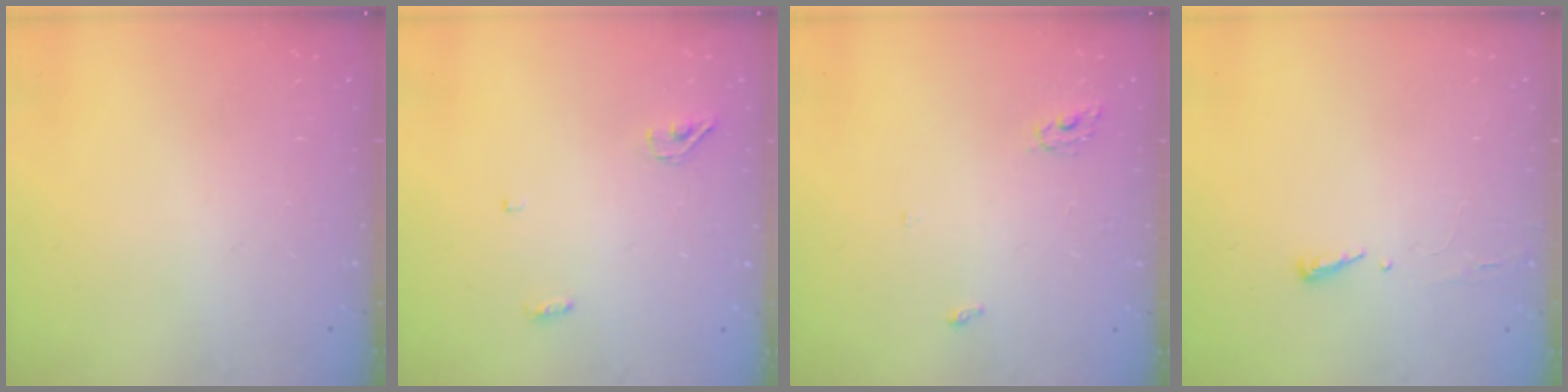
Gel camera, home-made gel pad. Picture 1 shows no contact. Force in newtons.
{"total": 3.7, "press": 3.6, "slide": 0.9}
{"total": 3.4, "press": 3.3, "slide": 0.3}
{"total": 2.9, "press": 2.9, "slide": 0.4}